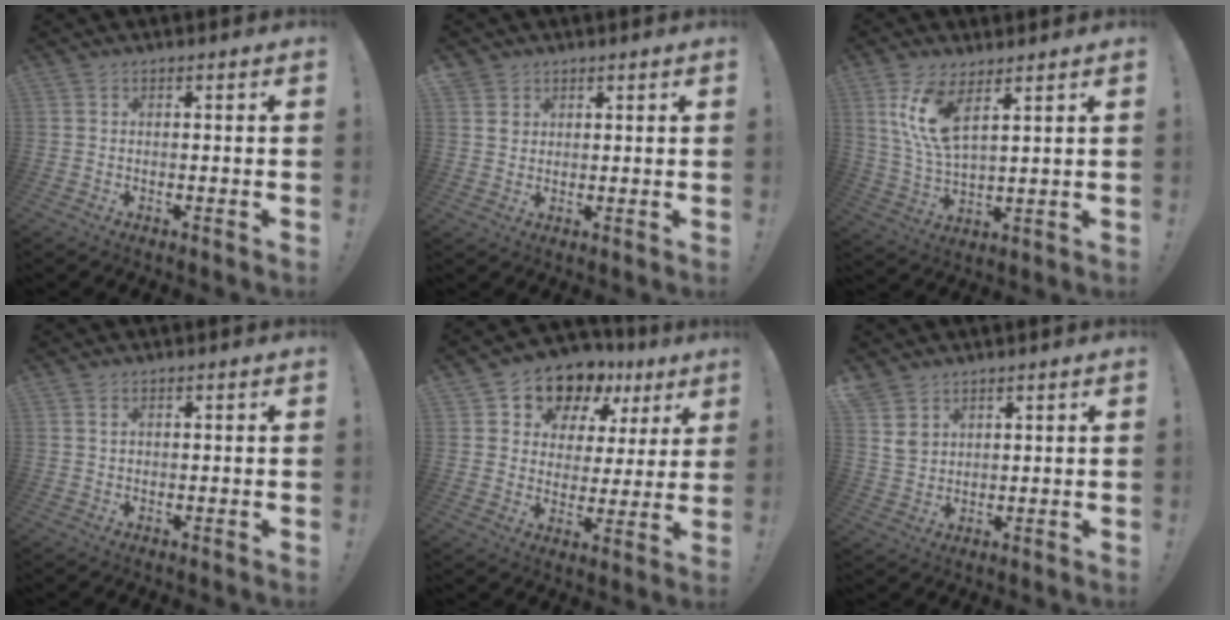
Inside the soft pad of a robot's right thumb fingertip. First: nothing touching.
{"total": 4.3, "force": [2.2, 3.6, 0.5], "torque": [0.000, -0.015, 0.042]}
{"total": 11.6, "force": [6.1, 4.6, 8.8], "torque": [-0.173, -0.026, 0.109]}
{"total": 1.0, "force": [0.4, 0.7, 0.6], "torque": [-0.011, 0.002, 0.006]}
{"total": 11.8, "force": [8.6, 7.0, 3.9], "torque": [-0.064, -0.068, 0.155]}
{"total": 6.0, "force": [3.8, 4.2, 1.8], "torque": [-0.026, -0.021, 0.075]}